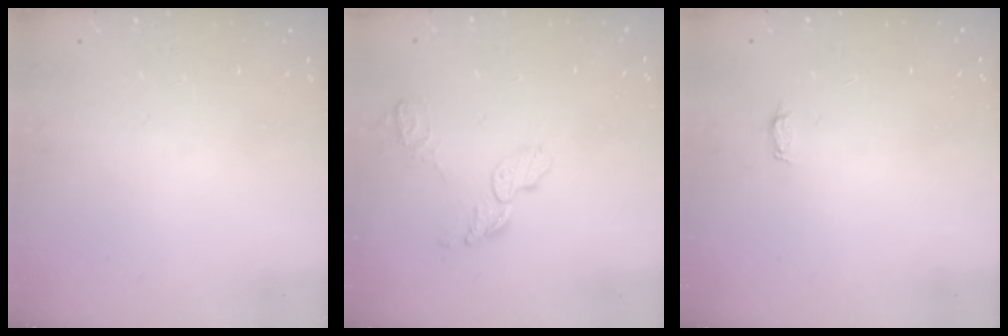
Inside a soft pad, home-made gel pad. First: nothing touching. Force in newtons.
{"total": 8.1, "press": 8.0, "slide": 0.5}
{"total": 2.9, "press": 2.9, "slide": 0.4}